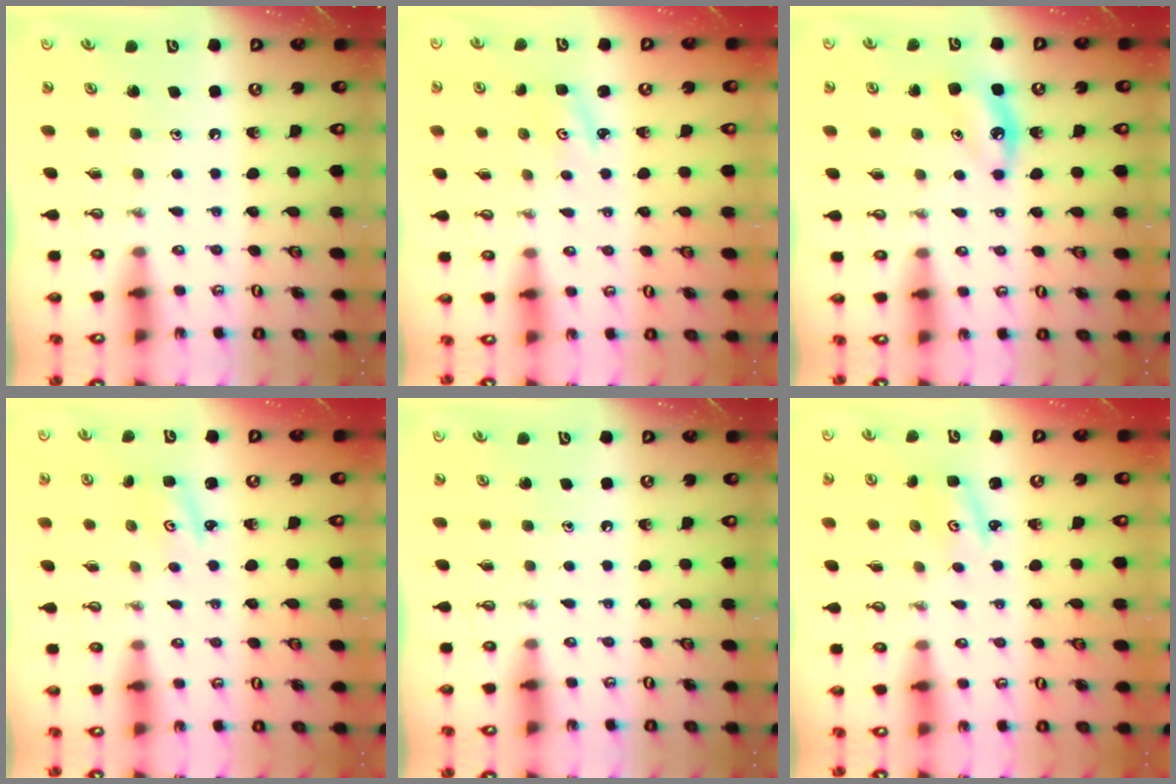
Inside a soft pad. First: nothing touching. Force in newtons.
{"total": 2.9, "press": 2.9, "slide": 0.3}
{"total": 6.0, "press": 5.9, "slide": 0.8}
{"total": 1.3, "press": 1.3, "slide": 0.2}
{"total": 0.0}
{"total": 2.0, "press": 2.0, "slide": 0.2}